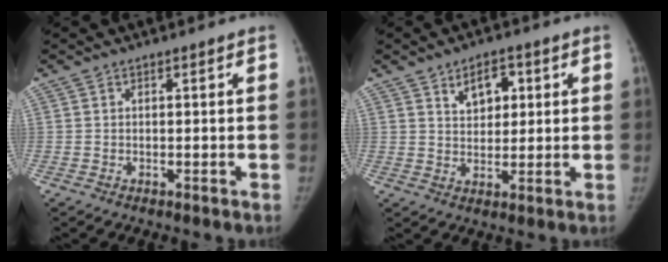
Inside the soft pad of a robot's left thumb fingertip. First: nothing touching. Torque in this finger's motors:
{"motor_torque": [-0.21, -0.05, 0.59, -0.29, 0.13]}